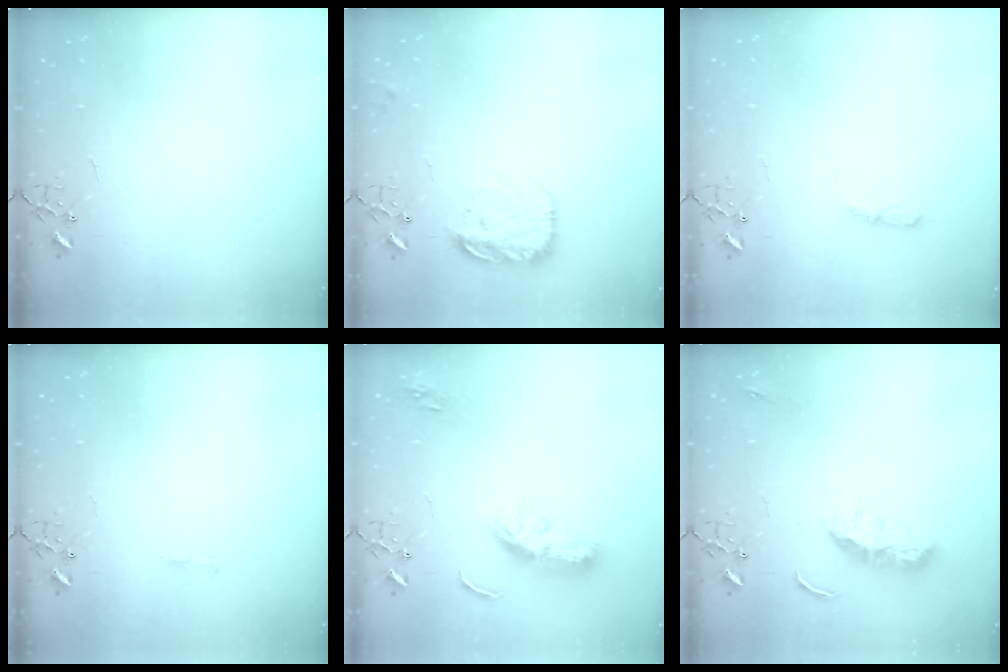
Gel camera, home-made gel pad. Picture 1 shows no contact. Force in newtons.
{"total": 15.1, "press": 15.1, "slide": 0.5}
{"total": 4.8, "press": 4.8, "slide": 0.5}
{"total": 5.0, "press": 4.9, "slide": 0.6}
{"total": 10.6, "press": 10.6, "slide": 0.0}
{"total": 10.6, "press": 10.6, "slide": 0.4}